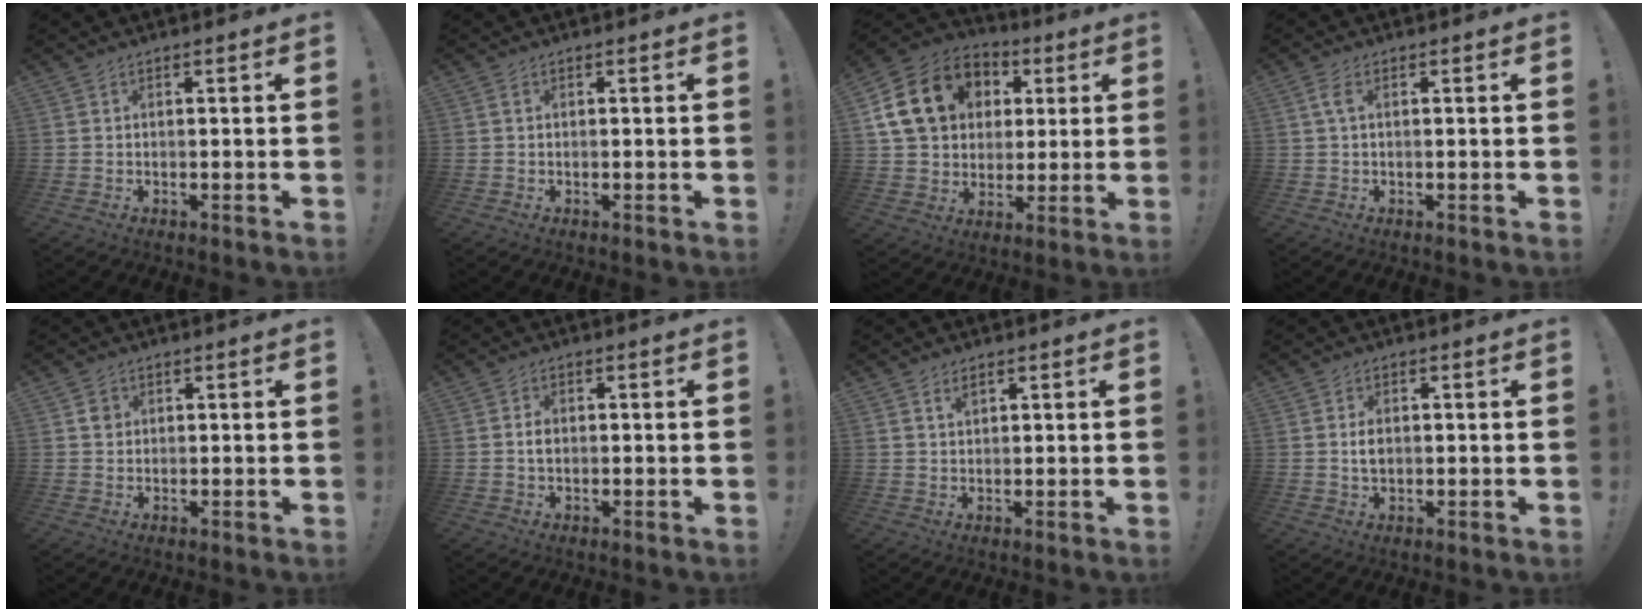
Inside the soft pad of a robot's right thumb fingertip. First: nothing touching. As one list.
[{"total": 0.8, "force": [0.2, 0.5, 0.6], "torque": [-0.008, 0.002, 0.003]}, {"total": 19.3, "force": [6.1, 15.2, 10.2], "torque": [-0.167, -0.005, 0.132]}, {"total": 2.8, "force": [0.6, 1.0, 2.6], "torque": [-0.055, 0.007, 0.013]}, {"total": 2.0, "force": [0.6, 1.9, 0.4], "torque": [0.011, -0.005, 0.008]}, {"total": 2.0, "force": [0.1, 1.5, 1.3], "torque": [-0.011, 0.001, -0.003]}, {"total": 2.1, "force": [1.3, 1.2, 1.2], "torque": [-0.009, -0.006, 0.022]}, {"total": 3.4, "force": [0.3, 2.3, 2.5], "torque": [-0.025, -0.002, 0.001]}]